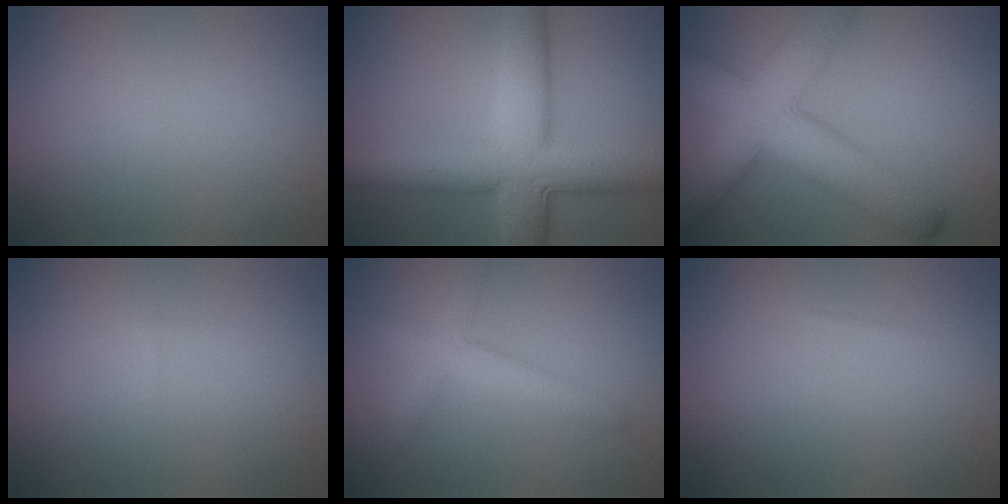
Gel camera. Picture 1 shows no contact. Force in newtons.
{"total": 9.2, "press": 9.2, "slide": 0.1}
{"total": 9.5, "press": 9.5, "slide": 0.4}
{"total": 0.0}
{"total": 2.8, "press": 2.8, "slide": 0.1}
{"total": 0.0}